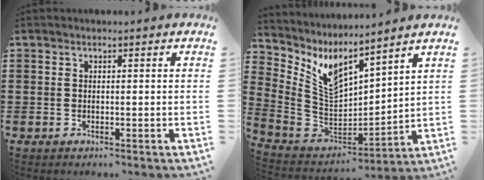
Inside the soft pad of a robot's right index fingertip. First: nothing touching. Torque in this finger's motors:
{"motor_torque": [0.64, 1.50, 0.45, 0.06]}